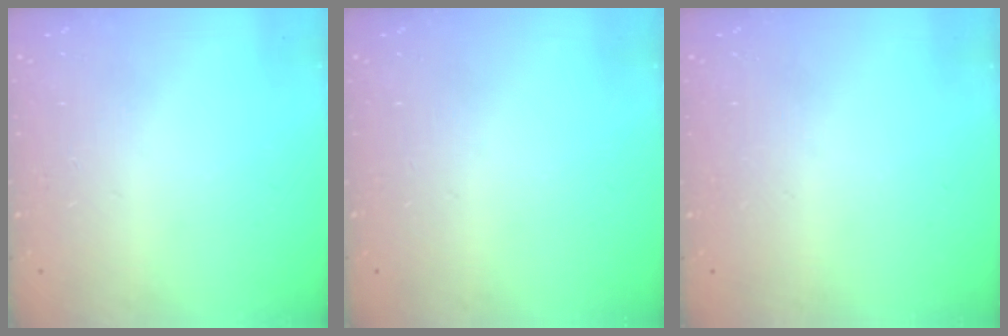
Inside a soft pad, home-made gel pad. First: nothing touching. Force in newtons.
{"total": 0.0}
{"total": 0.0}